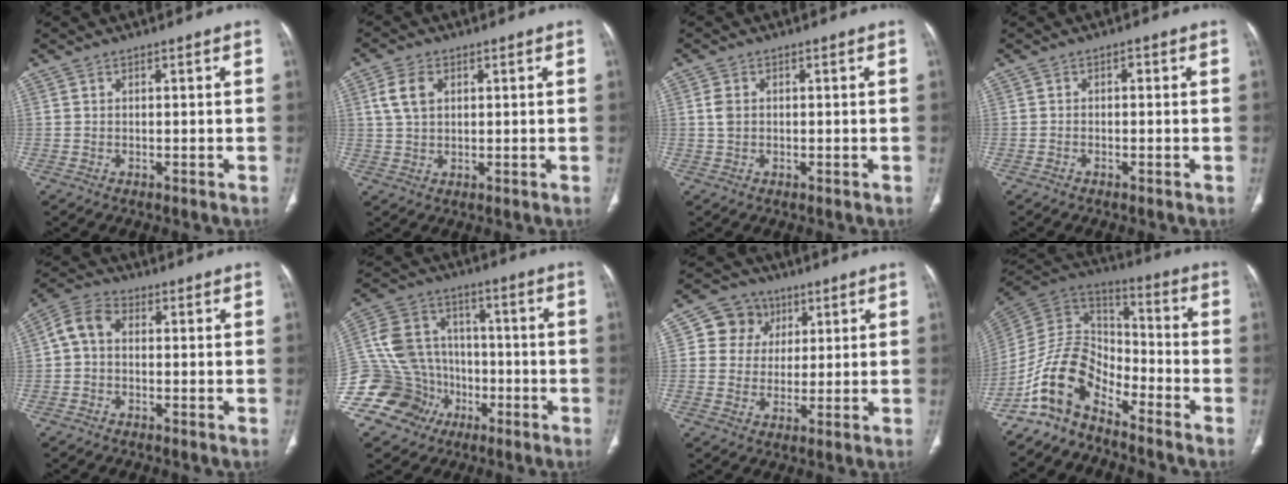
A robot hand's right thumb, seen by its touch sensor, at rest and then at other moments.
{"total": 5.2, "force": [1.7, 3.4, 3.6], "torque": [-0.071, 0.004, 0.034]}
{"total": 2.1, "force": [0.1, 1.6, 1.4], "torque": [-0.030, 0.003, 0.001]}
{"total": 0.8, "force": [-0.2, 0.5, 0.6], "torque": [-0.004, 0.005, -0.009]}
{"total": 5.6, "force": [0.1, 3.9, 4.0], "torque": [-0.073, 0.016, -0.011]}
{"total": 17.8, "force": [-7.1, 15.2, 5.9], "torque": [-0.099, 0.071, -0.121]}
{"total": 8.3, "force": [2.8, 7.5, 2.2], "torque": [-0.002, -0.002, 0.044]}
{"total": 12.8, "force": [-8.8, 6.6, 6.4], "torque": [-0.107, 0.090, -0.183]}